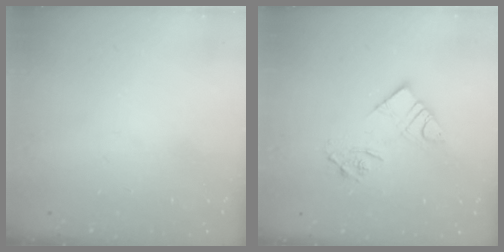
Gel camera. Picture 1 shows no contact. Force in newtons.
{"total": 10.3, "press": 10.2, "slide": 1.0}